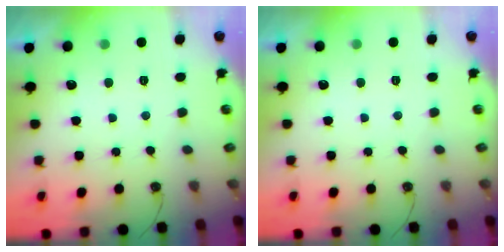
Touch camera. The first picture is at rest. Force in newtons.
{"total": 0.0}